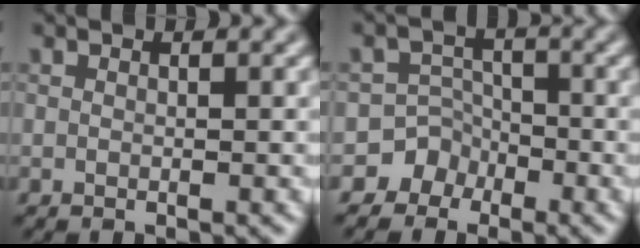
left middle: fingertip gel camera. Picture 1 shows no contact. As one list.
[{"total": 4.6, "force": [-2.7, 3.7, -0.3], "torque": [0.051, 0.005, -0.059]}]